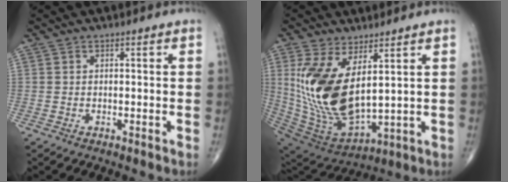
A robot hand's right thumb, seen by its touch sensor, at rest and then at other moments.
{"total": 18.9, "force": [4.4, 9.2, 15.9], "torque": [-0.317, -0.036, 0.106]}